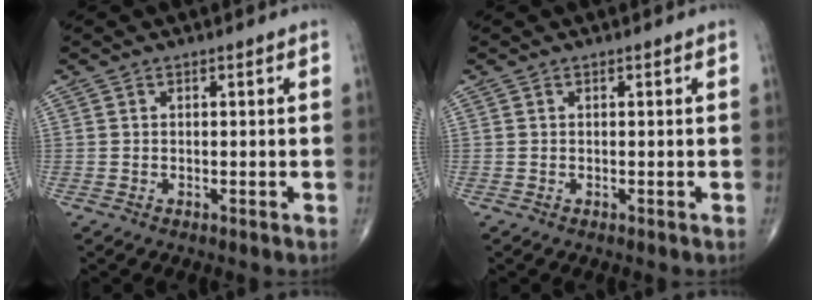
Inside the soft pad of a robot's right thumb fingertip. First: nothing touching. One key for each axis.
{"total": 0.0}